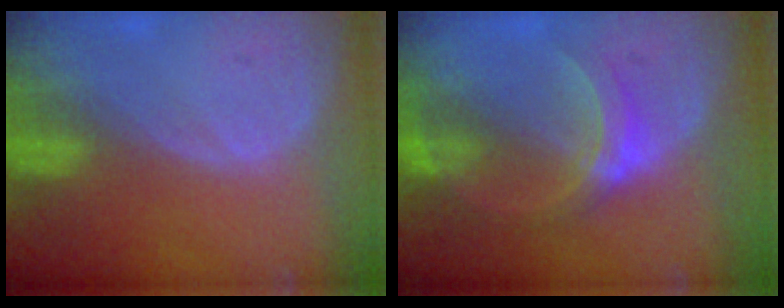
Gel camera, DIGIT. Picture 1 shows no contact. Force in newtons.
{"total": 5.6, "press": 5.6, "slide": 0.4}